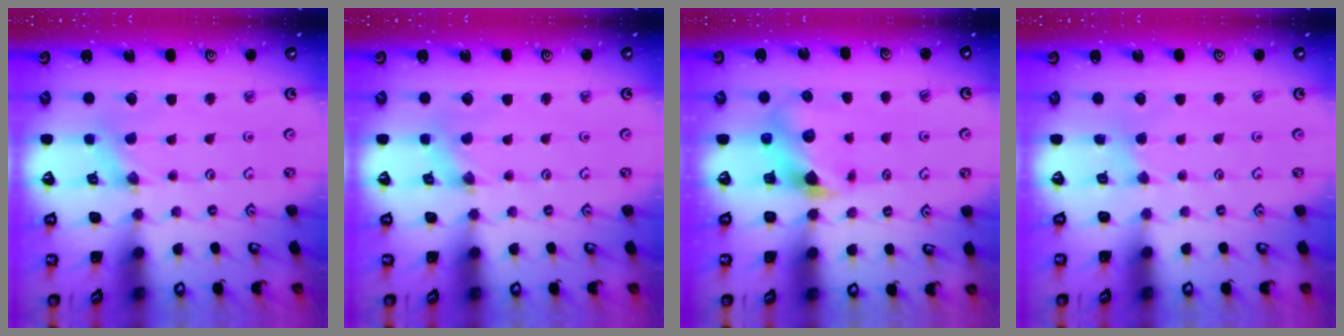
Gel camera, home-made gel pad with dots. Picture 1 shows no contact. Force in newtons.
{"total": 1.5, "press": 1.4, "slide": 0.2}
{"total": 7.3, "press": 7.3, "slide": 0.6}
{"total": 2.2, "press": 2.2, "slide": 0.3}